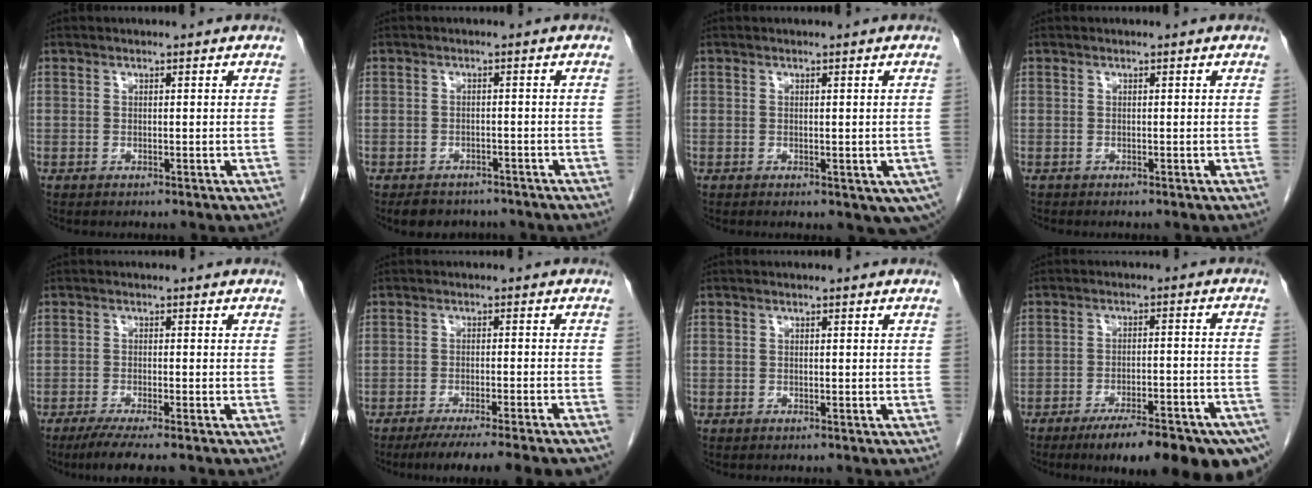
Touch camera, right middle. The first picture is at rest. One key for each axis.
{"total": 5.7, "fx": -4.8, "fy": 2.7, "fz": 1.3, "tx": -0.018, "ty": 0.001, "tz": -0.061}
{"total": 6.2, "fx": -2.3, "fy": 3.3, "fz": 4.7, "tx": -0.050, "ty": -0.013, "tz": -0.028}
{"total": 0.0}
{"total": 6.9, "fx": -5.5, "fy": 0.3, "fz": 4.2, "tx": -0.063, "ty": -0.017, "tz": -0.084}
{"total": 13.5, "fx": -11.6, "fy": -0.3, "fz": 6.8, "tx": -0.078, "ty": -0.032, "tz": -0.164}
{"total": 0.9, "fx": -0.7, "fy": 0.6, "fz": 0.0, "tx": -0.001, "ty": 0.004, "tz": -0.010}
{"total": 18.8, "fx": -13.6, "fy": 3.2, "fz": 12.6, "tx": -0.111, "ty": 0.005, "tz": -0.188}